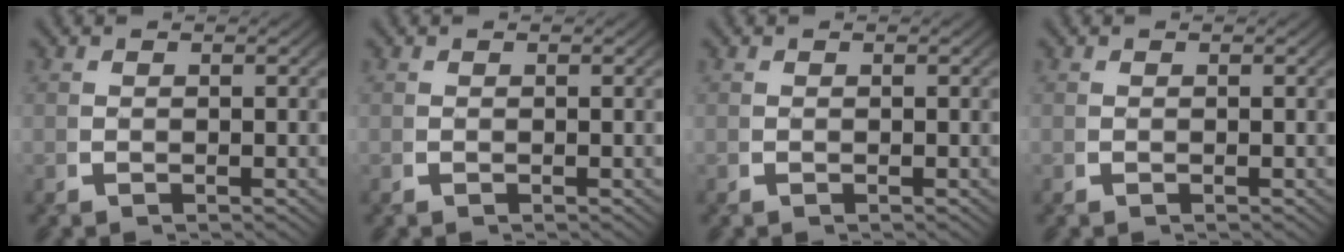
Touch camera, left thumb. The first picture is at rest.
{"total": 0.0}
{"total": 0.0}
{"total": 0.0}